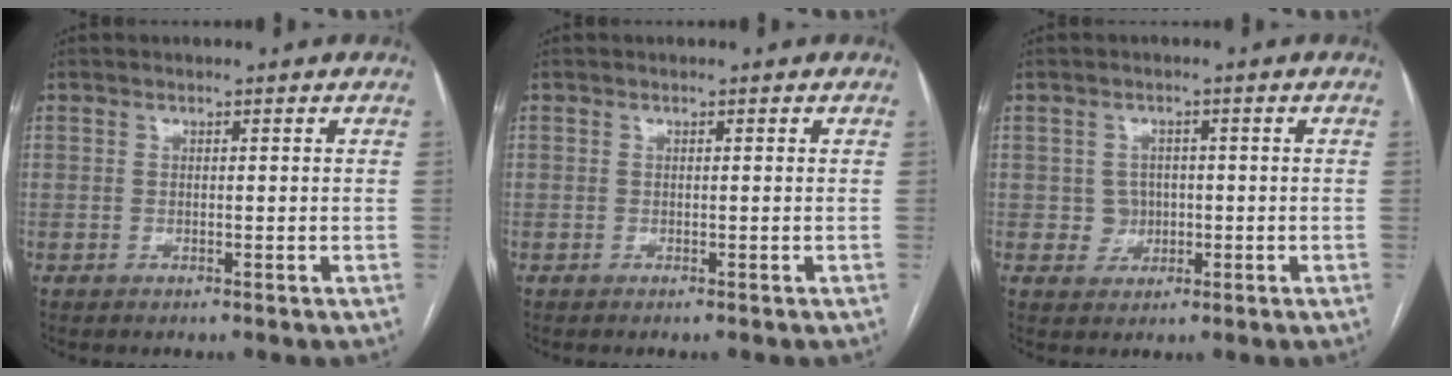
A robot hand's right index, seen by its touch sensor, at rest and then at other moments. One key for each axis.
{"total": 0.0}
{"total": 2.9, "fx": -0.2, "fy": 2.8, "fz": 0.7, "tx": -0.003, "ty": 0.005, "tz": 0.001}